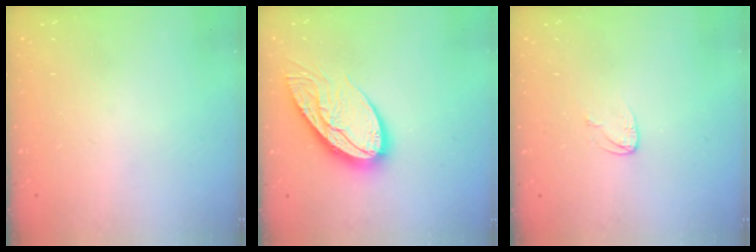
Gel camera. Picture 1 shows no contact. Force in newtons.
{"total": 15.8, "press": 15.7, "slide": 1.6}
{"total": 3.4, "press": 3.4, "slide": 0.3}